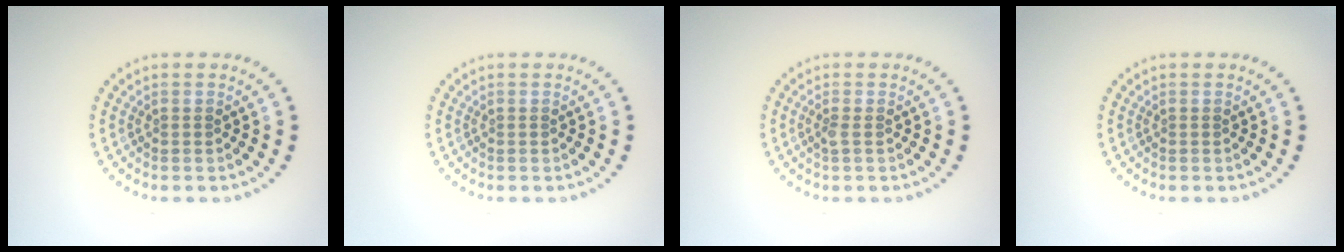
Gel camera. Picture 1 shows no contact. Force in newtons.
{"total": 0.0}
{"total": 0.6, "press": 0.5, "slide": 0.4}
{"total": 0.0}